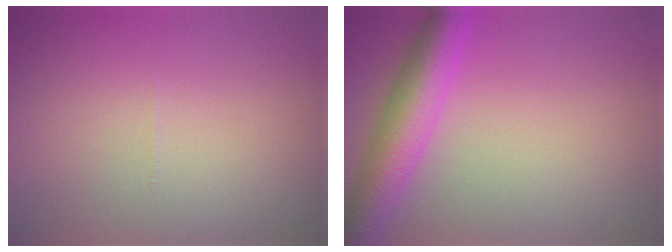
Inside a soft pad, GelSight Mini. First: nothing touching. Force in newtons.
{"total": 6.2, "press": 6.2, "slide": 0.2}